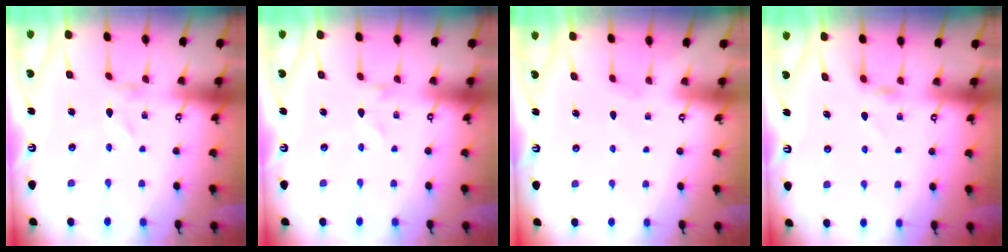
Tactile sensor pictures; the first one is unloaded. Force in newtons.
{"total": 0.0}
{"total": 1.3, "press": 1.2, "slide": 0.3}
{"total": 3.6, "press": 3.6, "slide": 0.5}